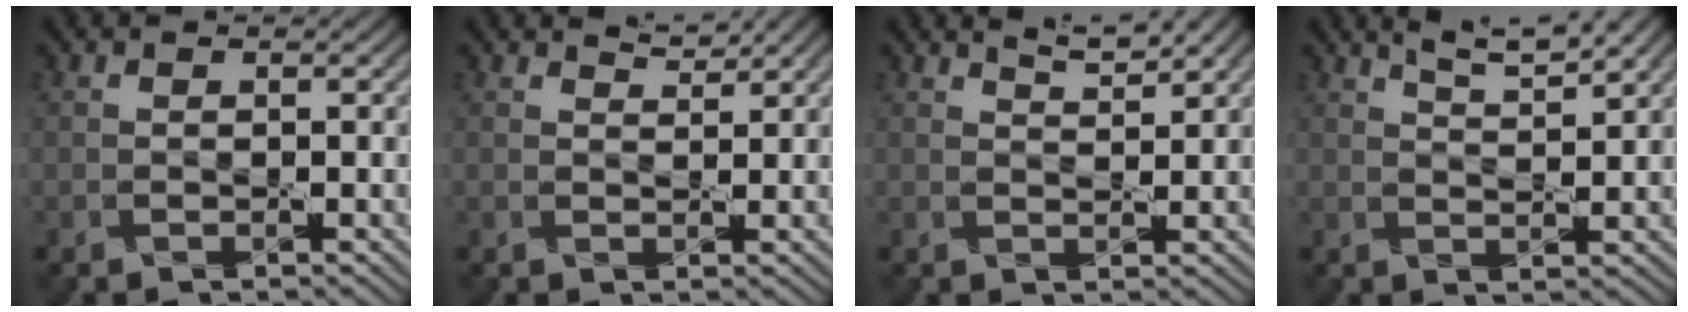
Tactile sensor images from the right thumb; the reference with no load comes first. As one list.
[{"total": 1.5, "force": [1.4, 0.1, 0.5], "torque": [-0.016, 0.001, 0.028]}, {"total": 2.8, "force": [2.3, 0.4, 1.7], "torque": [-0.028, 0.000, 0.045]}, {"total": 4.9, "force": [3.7, 0.7, 3.2], "torque": [-0.055, 0.006, 0.066]}]